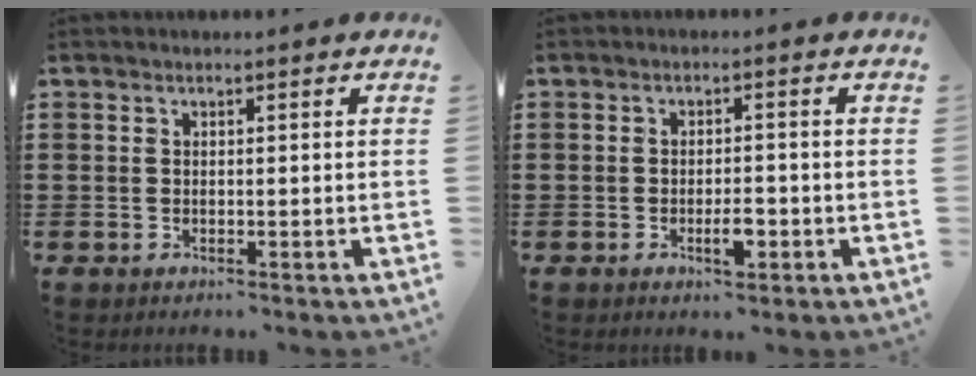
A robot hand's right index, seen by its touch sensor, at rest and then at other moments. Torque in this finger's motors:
{"motor_torque": [0.17, 0.20, 0.09, 0.04]}